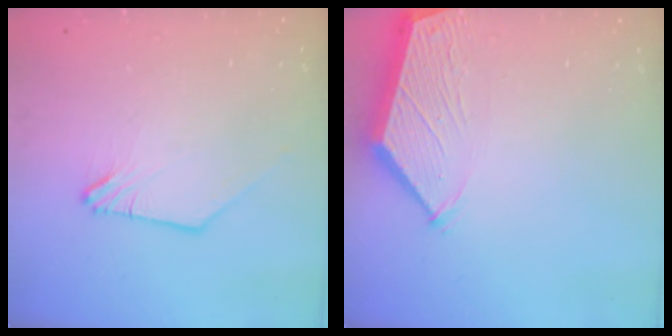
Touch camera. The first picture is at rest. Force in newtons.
{"total": 3.8, "press": 3.8, "slide": 0.6}